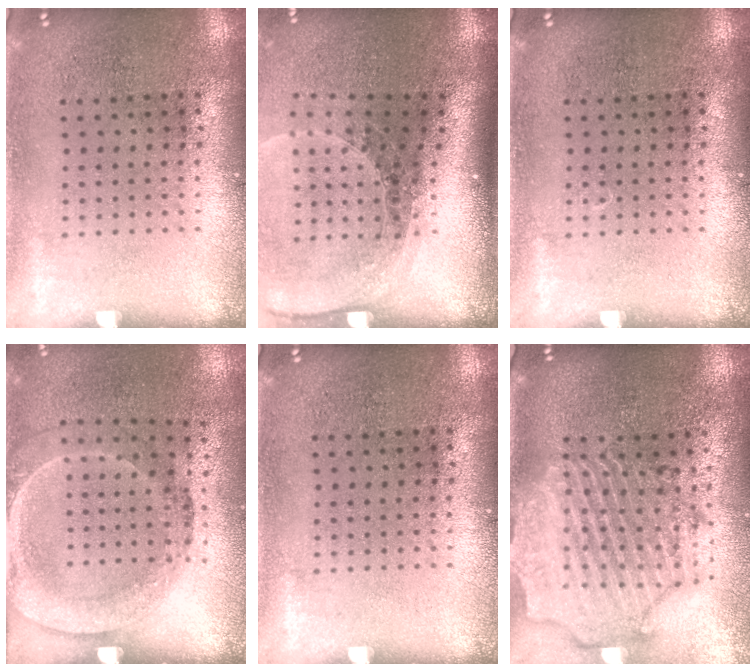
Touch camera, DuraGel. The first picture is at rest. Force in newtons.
{"total": 1.9, "press": 1.6, "slide": 1.0}
{"total": 0.0}
{"total": 1.7, "press": 1.2, "slide": 1.2}
{"total": 0.0}
{"total": 2.9, "press": 2.5, "slide": 1.4}